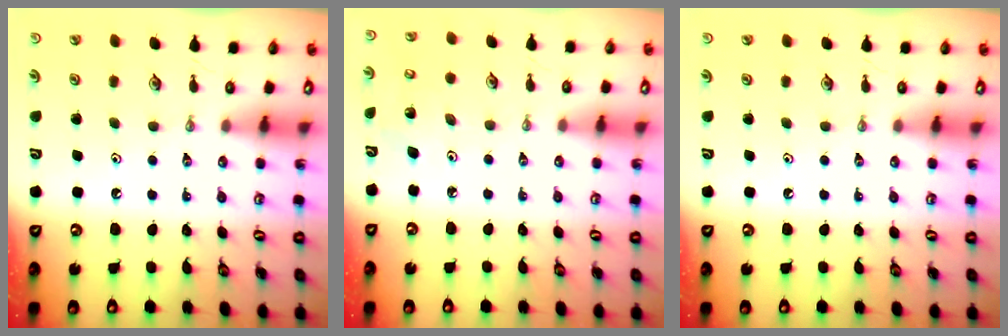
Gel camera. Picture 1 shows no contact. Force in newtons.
{"total": 4.1, "press": 4.0, "slide": 1.1}
{"total": 0.0}